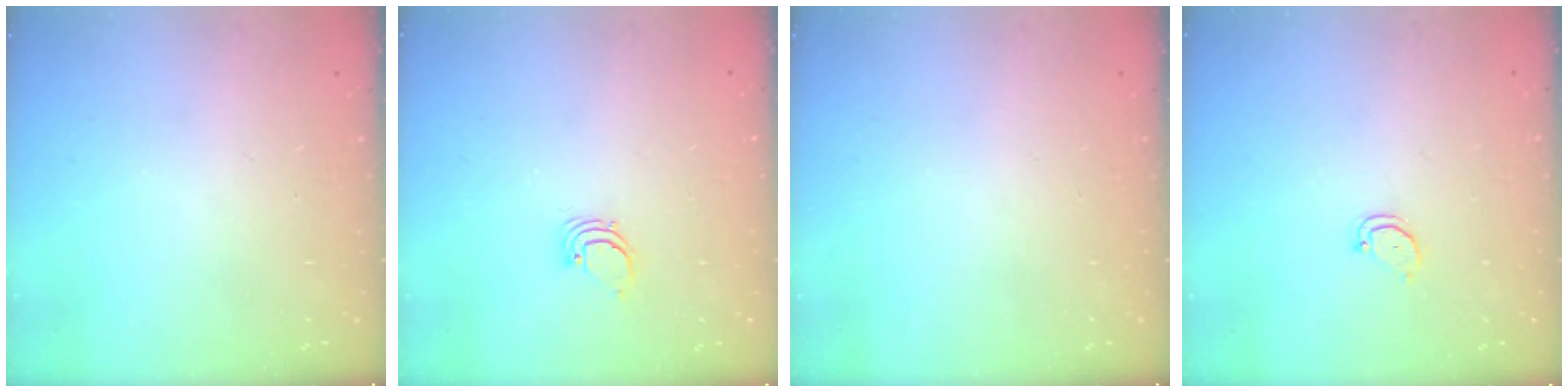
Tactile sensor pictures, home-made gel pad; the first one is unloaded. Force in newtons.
{"total": 1.7, "press": 1.7, "slide": 0.1}
{"total": 0.0}
{"total": 2.5, "press": 2.5, "slide": 0.3}